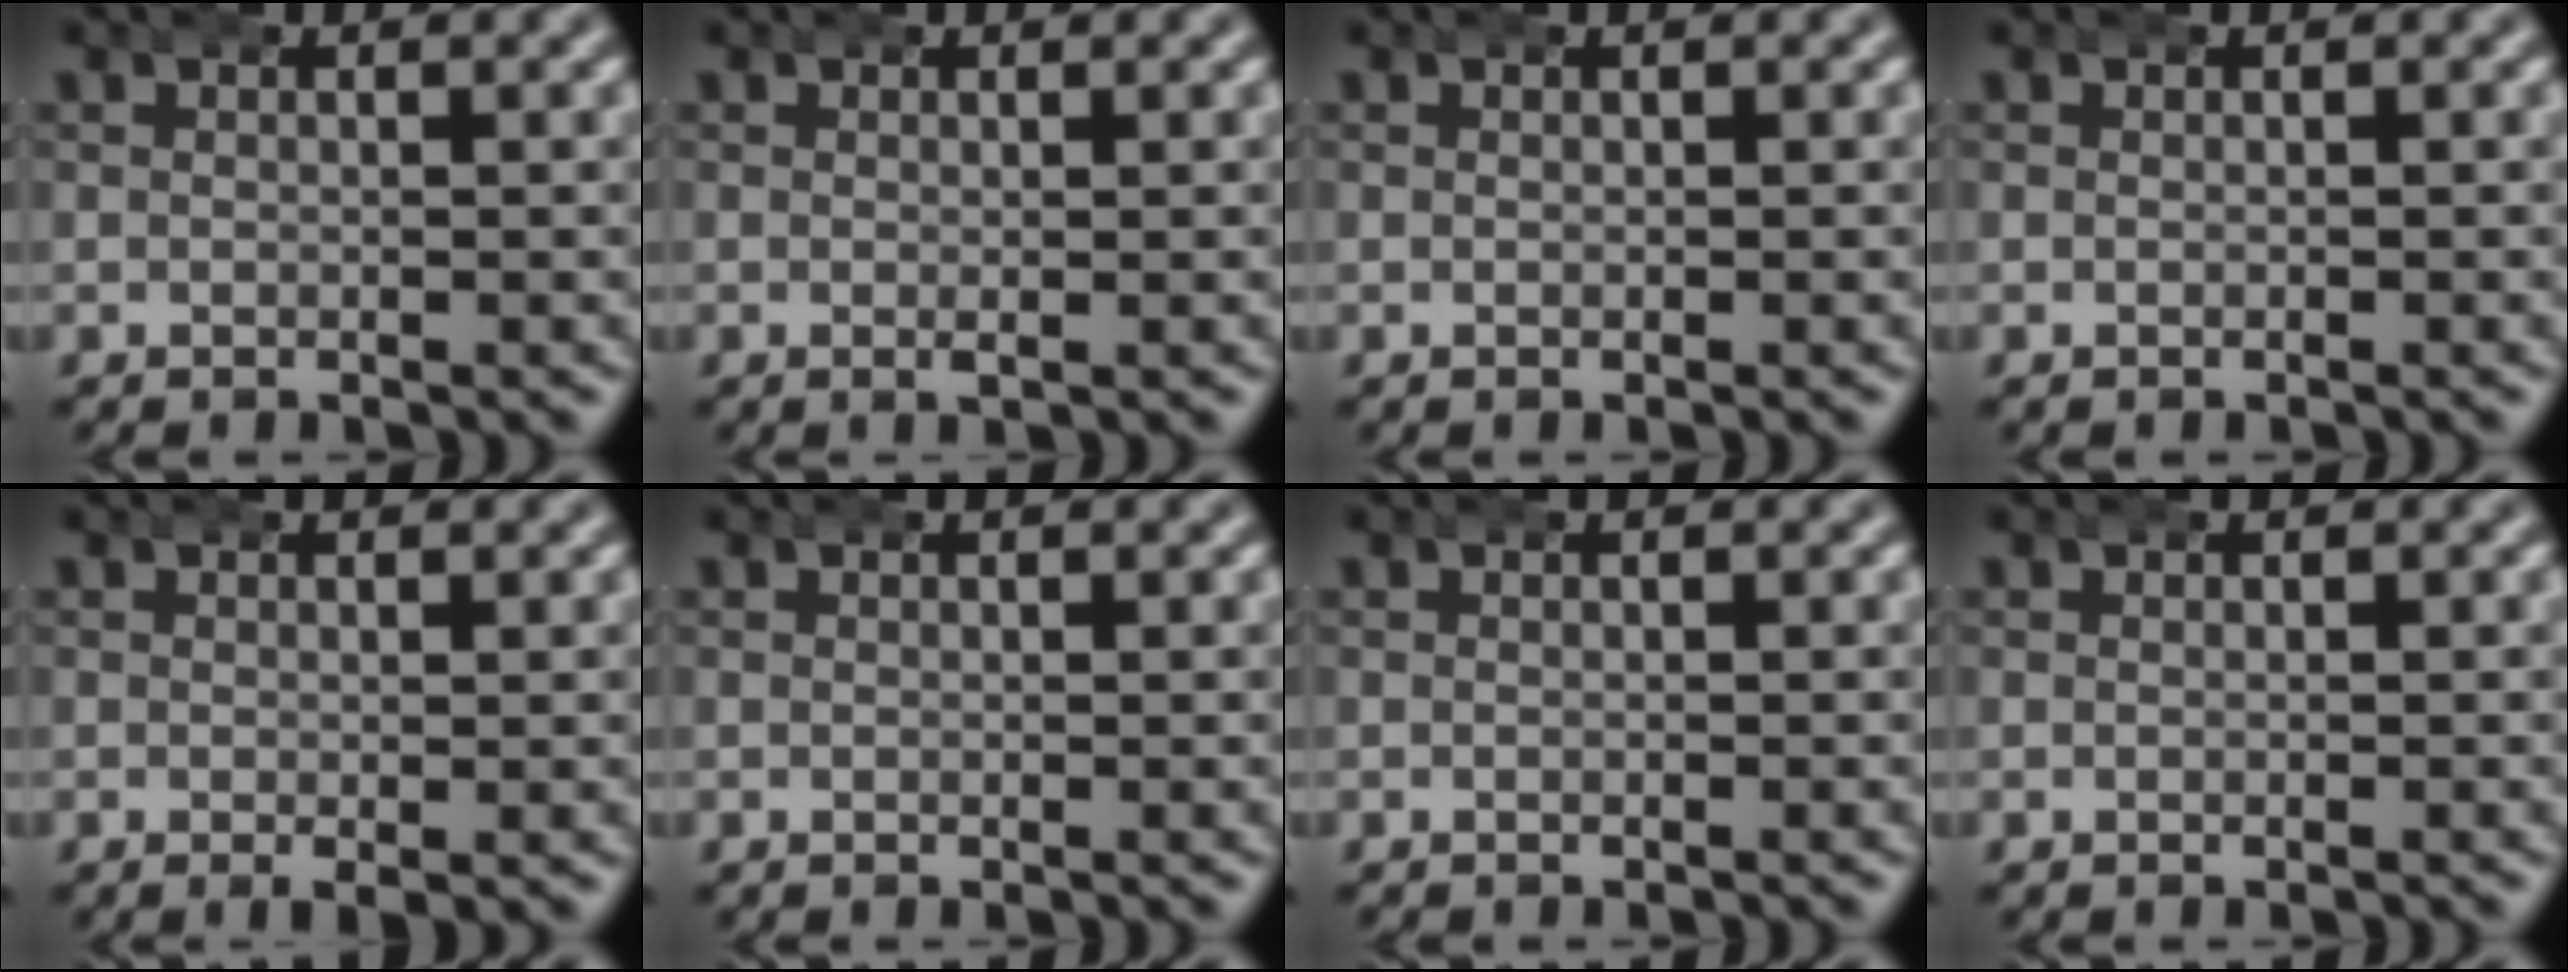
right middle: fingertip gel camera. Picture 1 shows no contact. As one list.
[{"total": 0.7, "force": [-0.1, 0.2, 0.7], "torque": [-0.015, 0.000, -0.003]}, {"total": 0.0}, {"total": 0.0}, {"total": 1.3, "force": [-0.4, 0.3, 1.2], "torque": [-0.017, -0.004, -0.005]}, {"total": 0.0}, {"total": 0.0}, {"total": 0.0}]